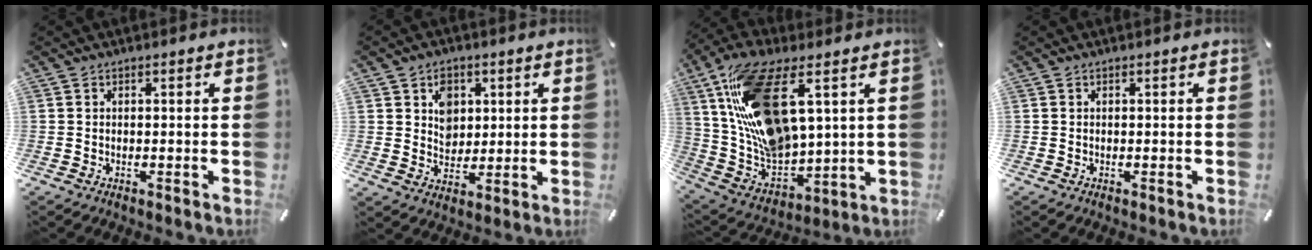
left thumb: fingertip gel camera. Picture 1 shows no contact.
{"total": 6.4, "force": [2.1, 5.6, 2.4], "torque": [-0.025, -0.003, 0.032]}
{"total": 20.7, "force": [8.8, 10.2, 15.7], "torque": [-0.335, -0.034, 0.156]}
{"total": 0.0}